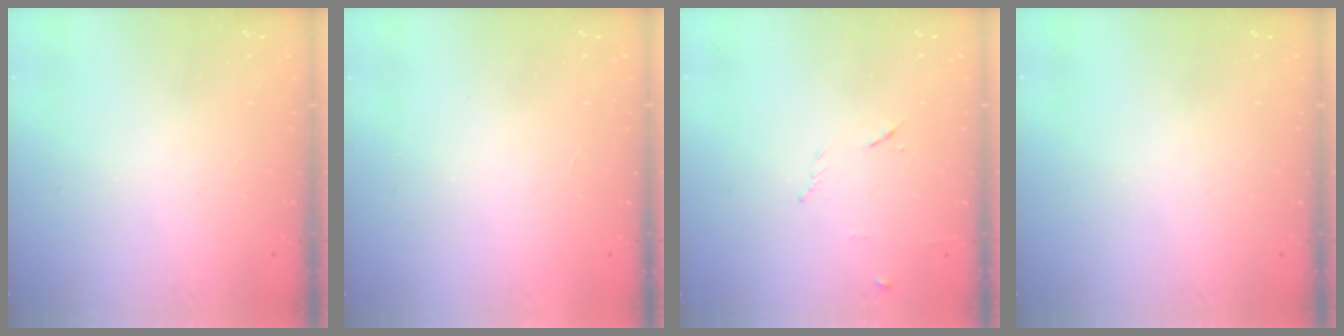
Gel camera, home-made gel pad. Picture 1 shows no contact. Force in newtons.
{"total": 1.6, "press": 1.6, "slide": 0.1}
{"total": 5.9, "press": 5.8, "slide": 1.1}
{"total": 0.0}